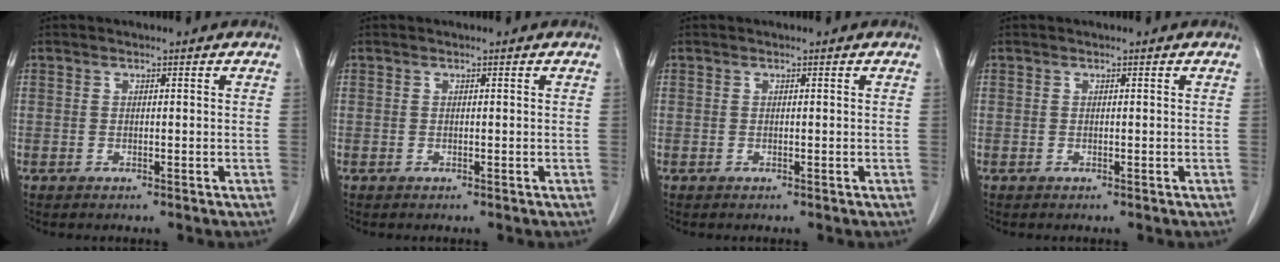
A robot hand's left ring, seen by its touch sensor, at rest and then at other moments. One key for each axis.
{"total": 0.0}
{"total": 0.0}
{"total": 0.0}